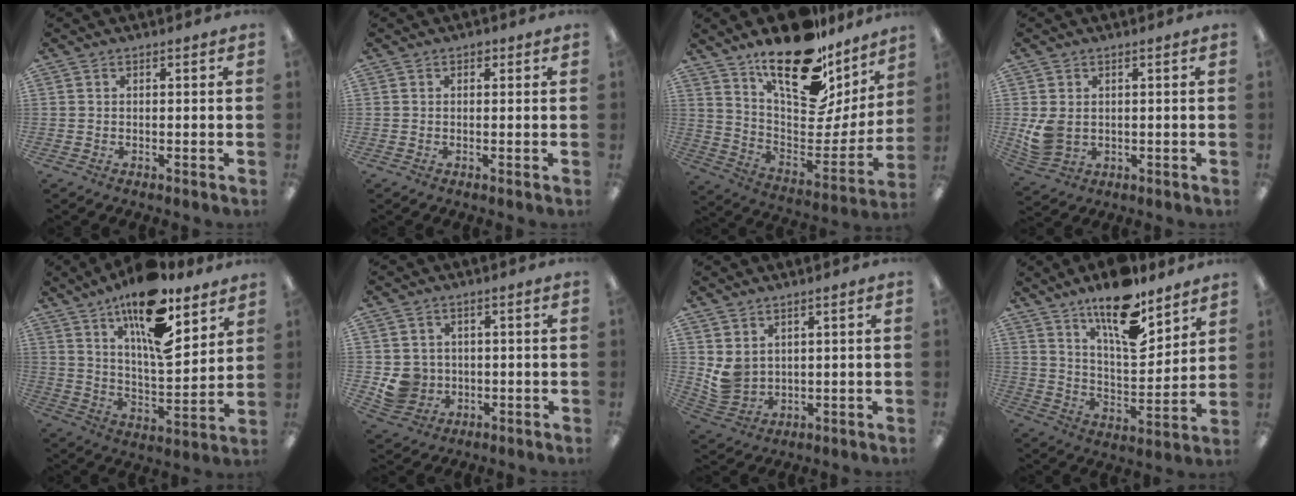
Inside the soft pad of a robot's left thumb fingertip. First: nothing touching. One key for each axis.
{"total": 1.0, "fx": 0.6, "fy": 0.7, "fz": 0.5, "tx": -0.003, "ty": 0.000, "tz": 0.008}
{"total": 24.0, "fx": 17.5, "fy": 9.7, "fz": 13.3, "tx": -0.191, "ty": -0.126, "tz": 0.301}
{"total": 5.6, "fx": 0.8, "fy": 4.2, "fz": 3.5, "tx": -0.077, "ty": -0.002, "tz": 0.017}
{"total": 19.0, "fx": 12.3, "fy": 6.5, "fz": 12.8, "tx": -0.208, "ty": -0.077, "tz": 0.203}
{"total": 5.7, "fx": 0.1, "fy": 5.6, "fz": 1.2, "tx": -0.025, "ty": 0.005, "tz": 0.009}
{"total": 4.6, "fx": 2.7, "fy": 3.3, "fz": 1.6, "tx": -0.041, "ty": -0.012, "tz": 0.055}
{"total": 16.4, "fx": 11.5, "fy": 5.8, "fz": 10.1, "tx": -0.158, "ty": -0.073, "tz": 0.193}